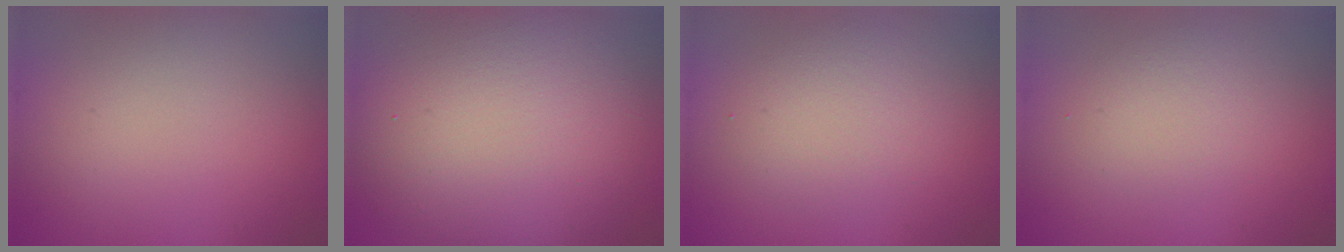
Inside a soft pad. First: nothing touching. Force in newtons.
{"total": 11.7, "press": 11.7, "slide": 0.9}
{"total": 2.9, "press": 2.9, "slide": 0.2}
{"total": 1.9, "press": 1.9, "slide": 0.0}